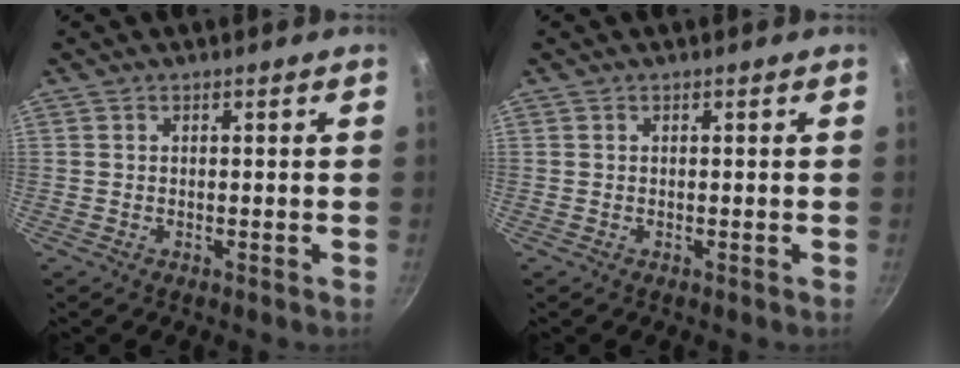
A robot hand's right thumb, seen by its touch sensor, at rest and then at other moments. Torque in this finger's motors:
{"motor_torque": [0.00, 0.00, 0.18, 0.00, 0.00]}